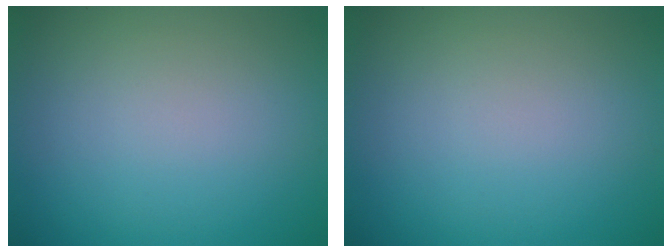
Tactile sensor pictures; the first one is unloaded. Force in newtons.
{"total": 0.0}